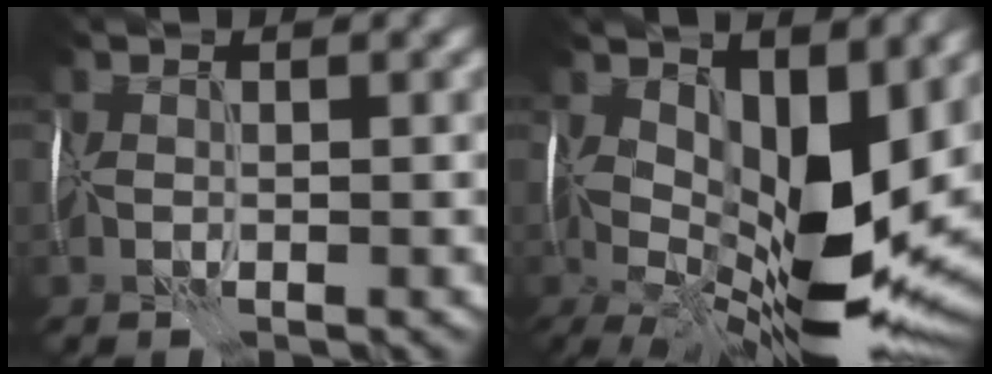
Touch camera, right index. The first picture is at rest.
{"total": 13.4, "force": [2.1, 6.2, 11.7], "torque": [-0.210, -0.020, 0.042]}